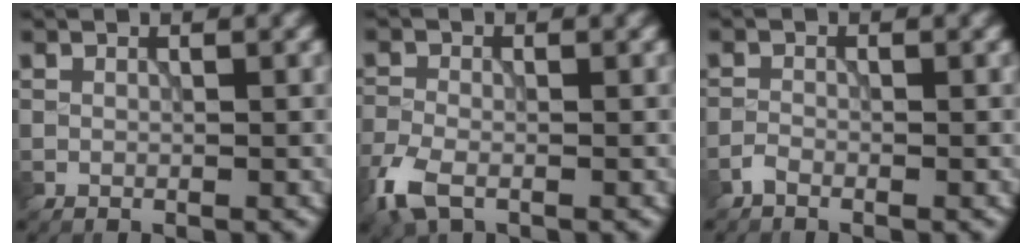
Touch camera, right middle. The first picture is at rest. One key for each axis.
{"total": 4.1, "fx": -2.4, "fy": 2.0, "fz": 2.7, "tx": -0.073, "ty": -0.010, "tz": -0.063}
{"total": 0.9, "fx": -0.8, "fy": 0.2, "fz": 0.4, "tx": -0.008, "ty": 0.001, "tz": -0.020}